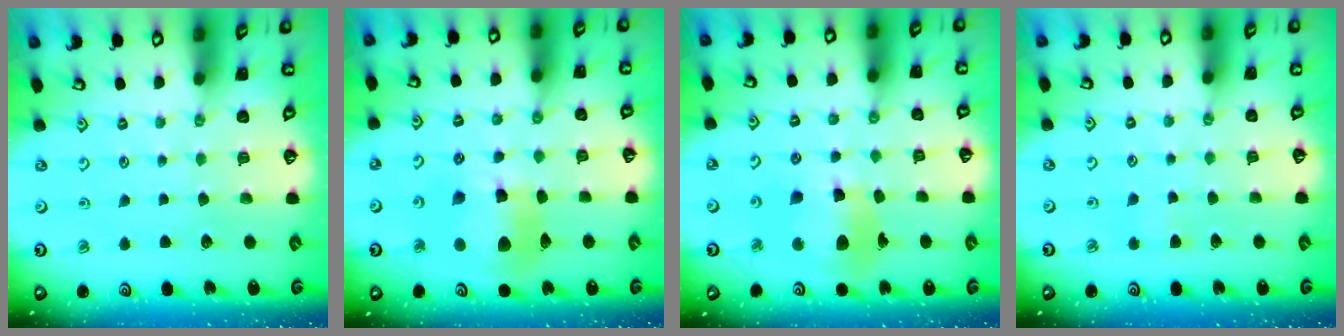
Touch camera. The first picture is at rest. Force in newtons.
{"total": 13.2, "press": 13.1, "slide": 1.6}
{"total": 14.4, "press": 14.2, "slide": 2.0}
{"total": 3.3, "press": 3.3, "slide": 0.5}